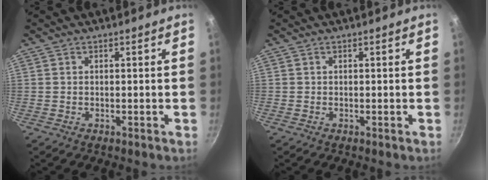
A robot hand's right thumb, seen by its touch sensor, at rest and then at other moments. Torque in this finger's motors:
{"motor_torque": [-0.25, 0.37, -0.22, 0.03, 0.03]}